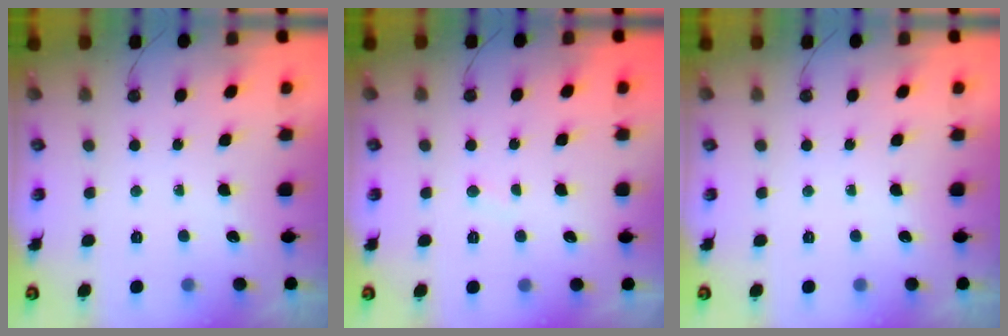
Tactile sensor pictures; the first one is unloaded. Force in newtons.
{"total": 1.8, "press": 1.8, "slide": 0.2}
{"total": 0.0}